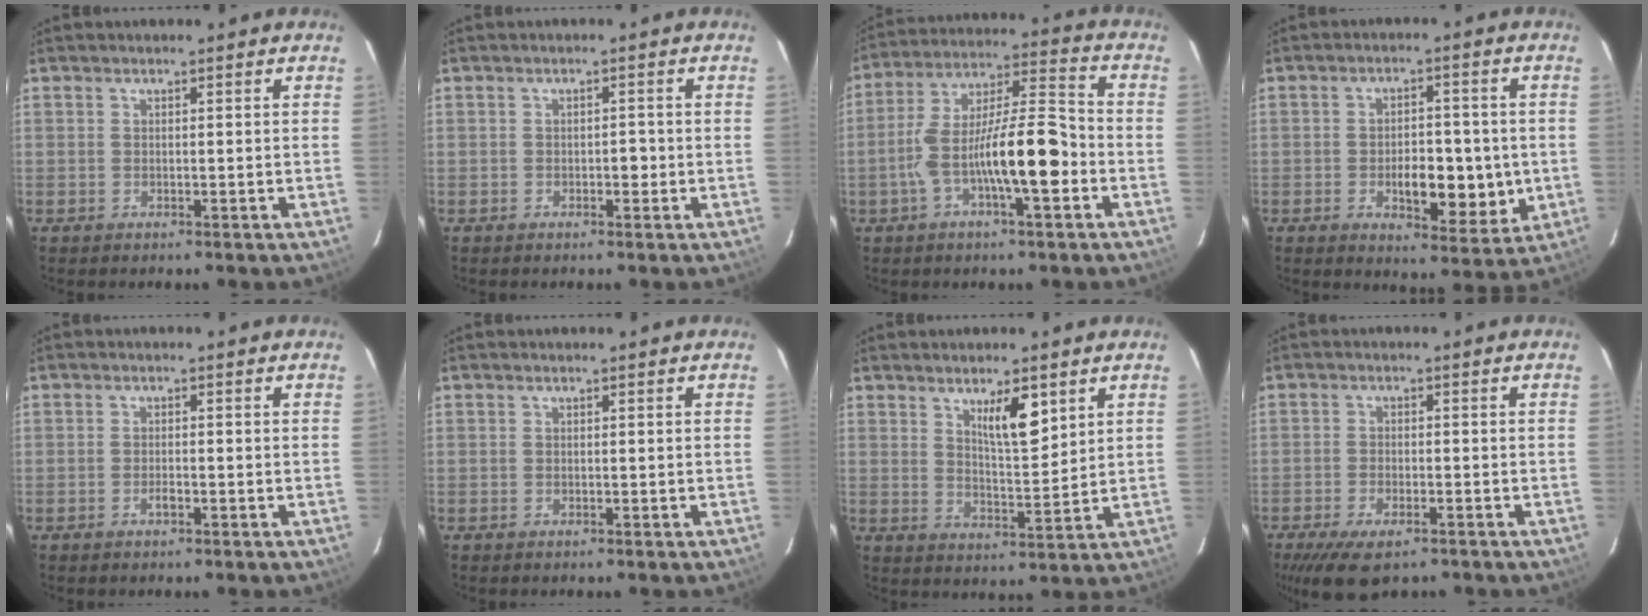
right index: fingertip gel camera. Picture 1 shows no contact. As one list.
[{"total": 1.6, "force": [-0.5, 0.8, 1.3], "torque": [-0.017, 0.004, -0.009]}, {"total": 14.6, "force": [-4.2, 2.6, 13.8], "torque": [-0.253, 0.021, -0.071]}, {"total": 10.0, "force": [-1.7, 4.4, 8.8], "torque": [-0.126, 0.001, -0.019]}, {"total": 1.4, "force": [-0.7, 0.4, 1.1], "torque": [-0.023, 0.001, -0.012]}, {"total": 0.0}, {"total": 6.7, "force": [3.6, 1.5, 5.4], "torque": [-0.093, -0.007, 0.064]}, {"total": 8.6, "force": [-6.0, 3.1, 5.3], "torque": [-0.090, -0.013, -0.100]}]